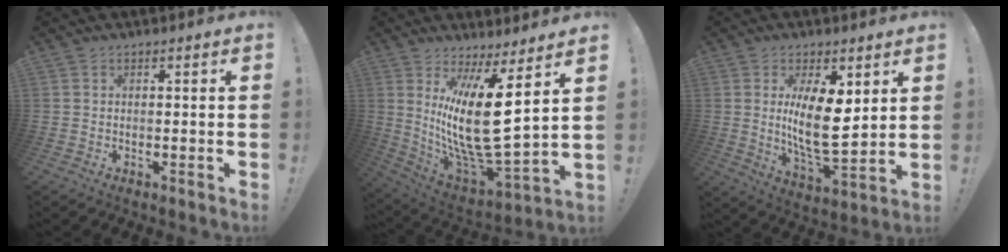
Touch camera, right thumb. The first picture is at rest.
{"total": 20.7, "force": [5.5, 5.5, 19.2], "torque": [-0.375, -0.071, 0.090]}
{"total": 13.2, "force": [3.1, 5.2, 11.7], "torque": [-0.210, -0.032, 0.051]}